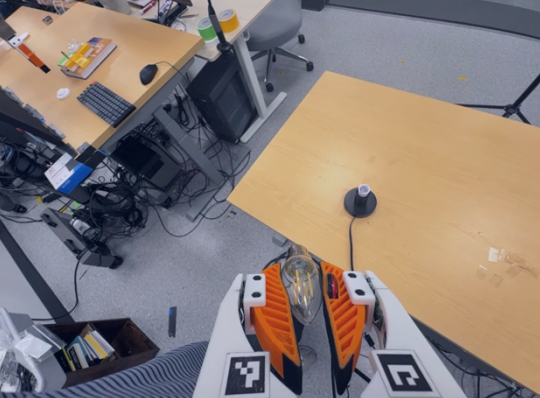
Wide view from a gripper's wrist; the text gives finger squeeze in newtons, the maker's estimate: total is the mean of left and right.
{"total": 19.3, "left": 24.5, "right": 14.1}